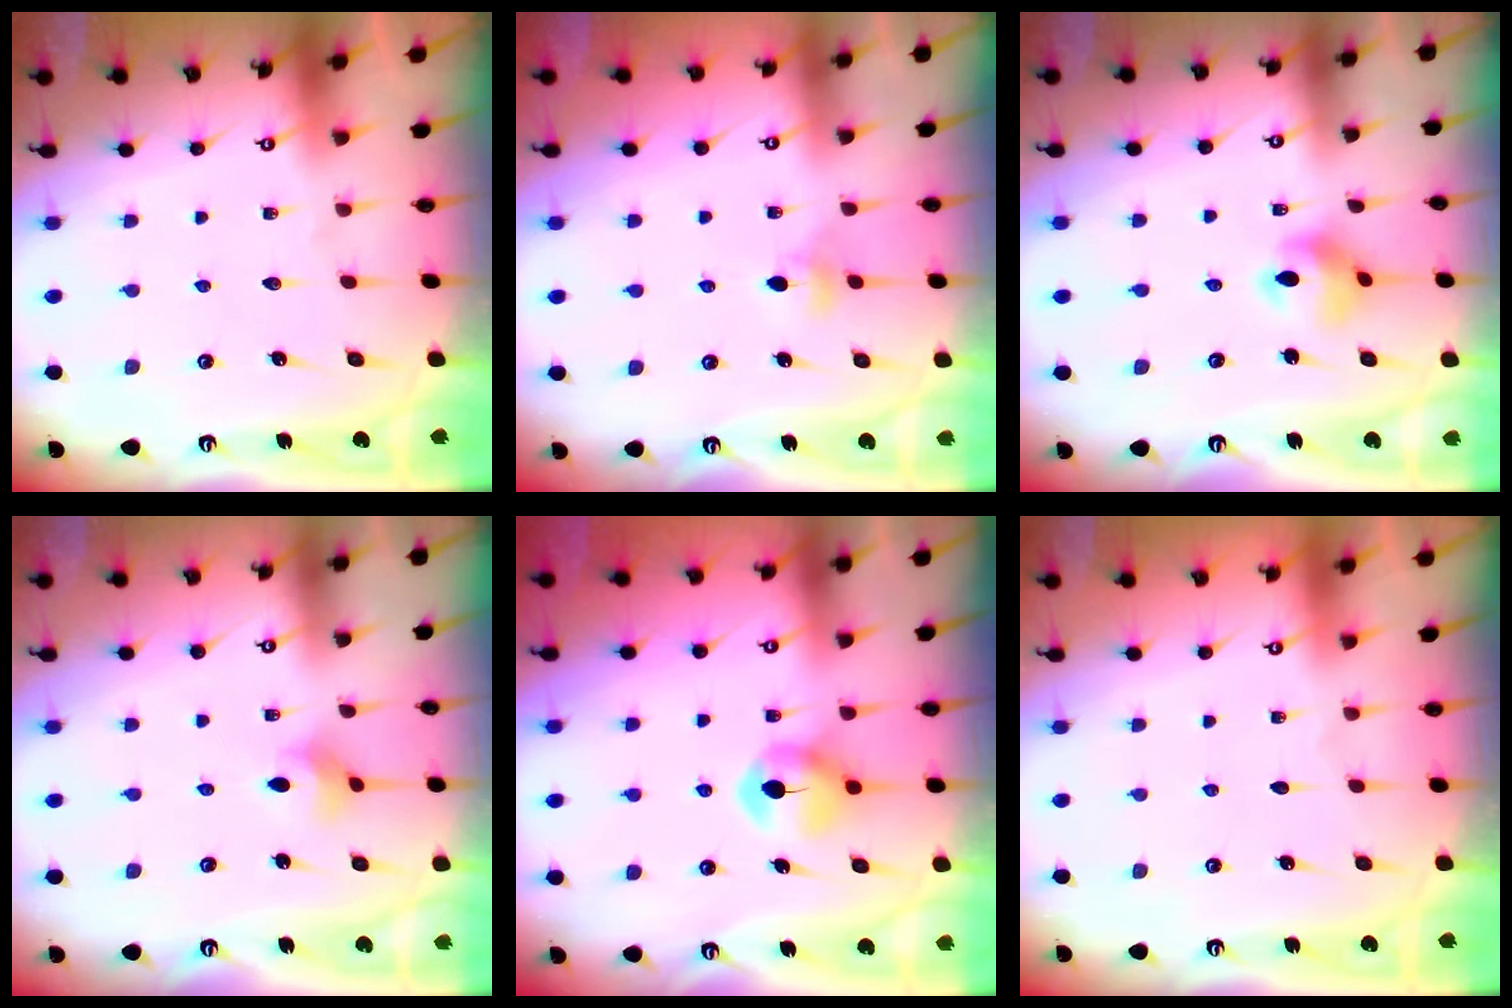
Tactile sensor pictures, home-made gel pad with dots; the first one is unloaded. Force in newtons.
{"total": 4.0, "press": 3.9, "slide": 0.8}
{"total": 7.3, "press": 7.3, "slide": 0.5}
{"total": 4.1, "press": 4.1, "slide": 0.6}
{"total": 7.3, "press": 7.3, "slide": 0.4}
{"total": 0.0}